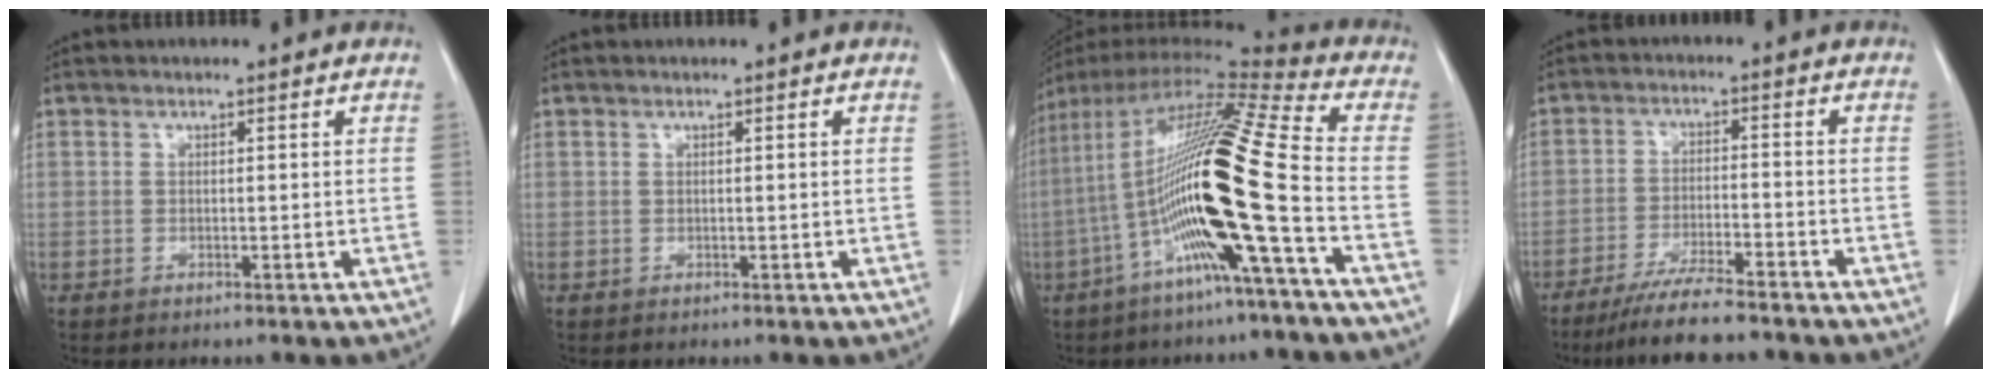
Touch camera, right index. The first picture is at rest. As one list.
[{"total": 0.0}, {"total": 21.3, "force": [-4.8, -0.4, 20.8], "torque": [-0.412, -0.002, -0.104]}, {"total": 9.3, "force": [-8.0, 0.5, 4.7], "torque": [-0.079, -0.025, -0.132]}]